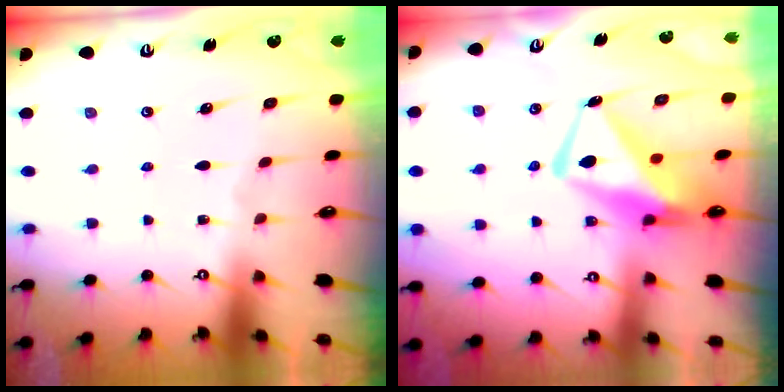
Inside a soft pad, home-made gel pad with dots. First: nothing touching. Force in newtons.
{"total": 11.9, "press": 11.8, "slide": 1.4}